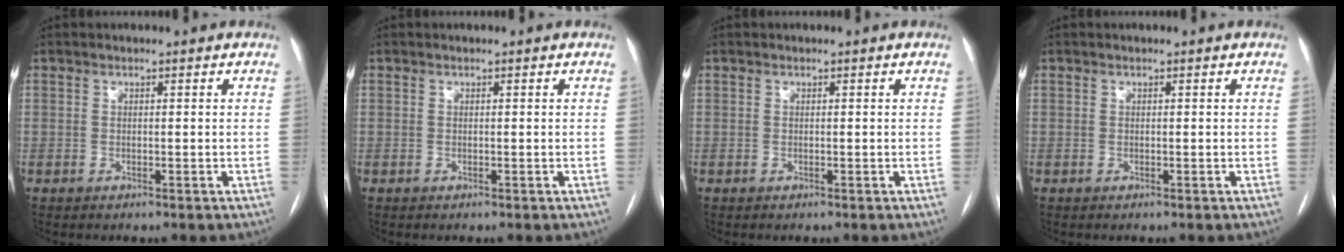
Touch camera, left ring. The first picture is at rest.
{"total": 0.0}
{"total": 0.0}
{"total": 0.0}